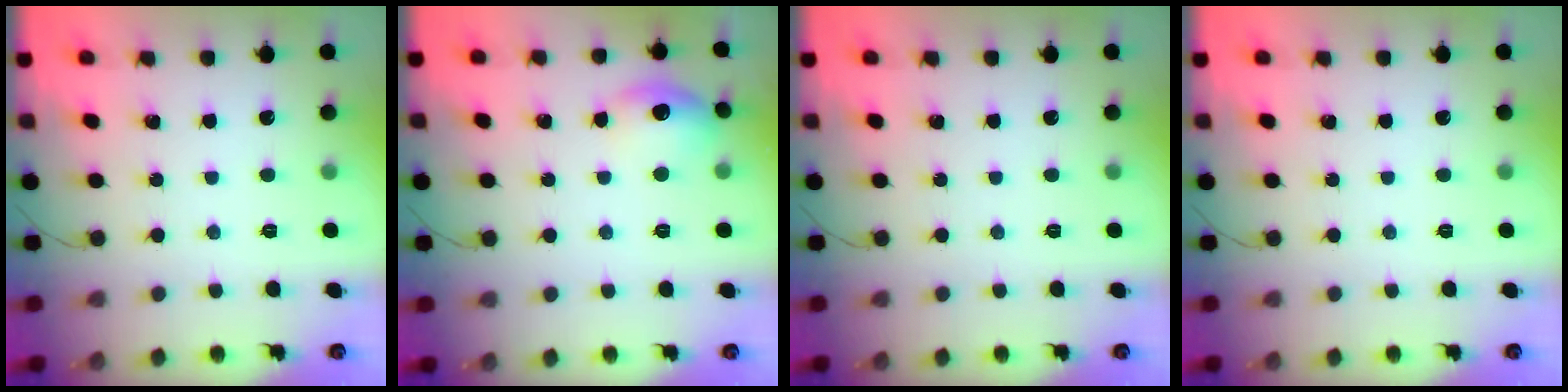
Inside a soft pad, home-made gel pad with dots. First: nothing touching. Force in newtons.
{"total": 10.0, "press": 9.8, "slide": 2.1}
{"total": 0.0}
{"total": 0.0}